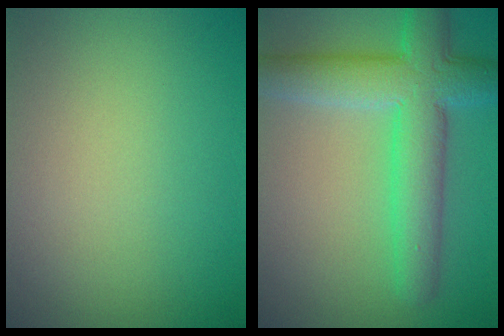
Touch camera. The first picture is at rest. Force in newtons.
{"total": 7.3, "press": 7.3, "slide": 0.3}